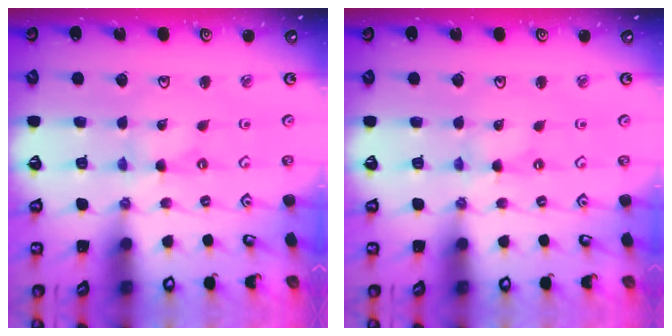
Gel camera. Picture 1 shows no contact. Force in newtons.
{"total": 0.0}